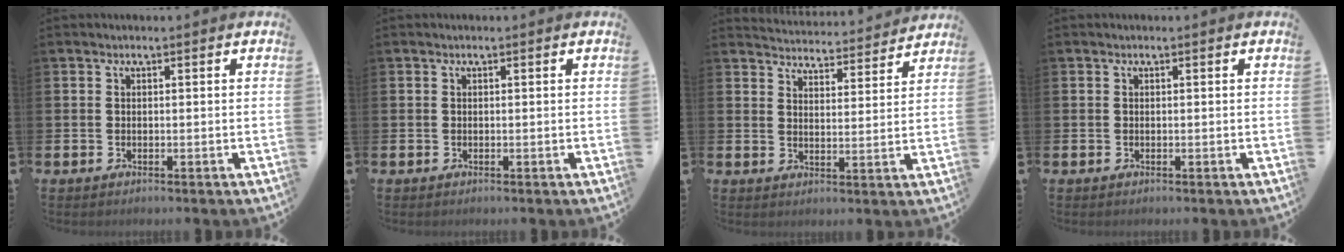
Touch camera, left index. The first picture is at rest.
{"total": 0.0}
{"total": 4.4, "force": [4.3, 0.4, -0.1], "torque": [-0.009, -0.041, 0.073]}
{"total": 0.0}